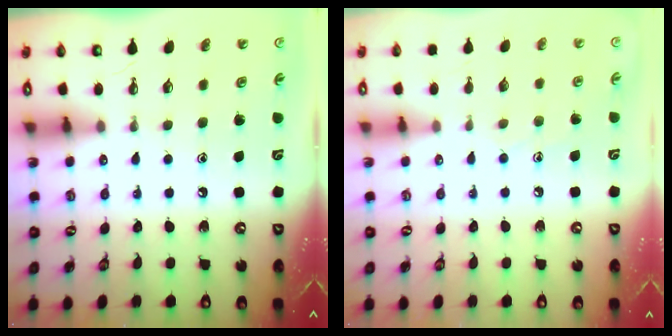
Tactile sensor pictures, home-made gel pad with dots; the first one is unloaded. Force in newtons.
{"total": 5.3, "press": 5.2, "slide": 0.5}